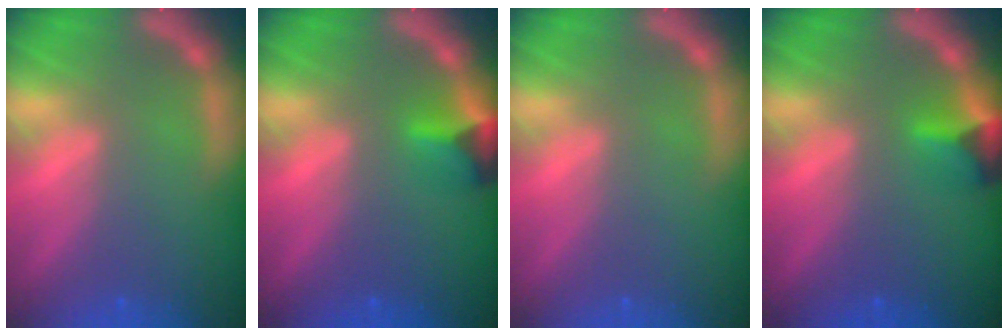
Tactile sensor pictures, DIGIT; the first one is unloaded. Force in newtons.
{"total": 2.9}
{"total": 0.0}
{"total": 2.9}